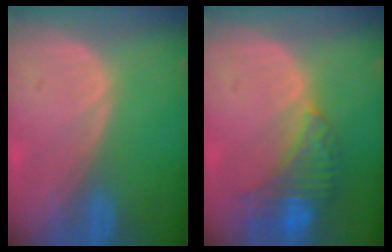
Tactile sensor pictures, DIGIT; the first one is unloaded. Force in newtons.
{"total": 8.2, "press": 7.1, "slide": 4.0}